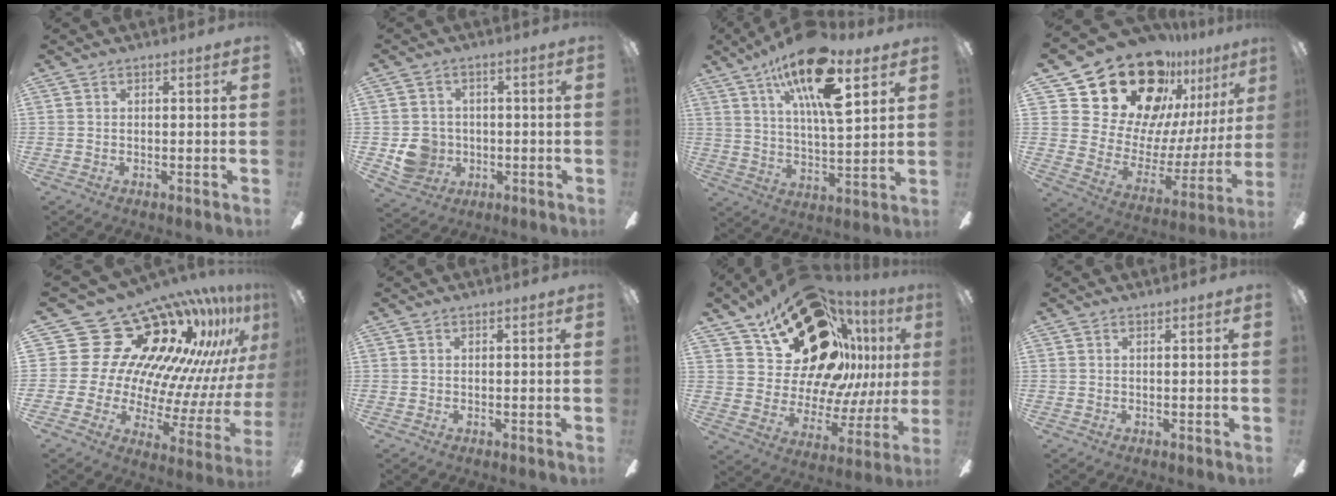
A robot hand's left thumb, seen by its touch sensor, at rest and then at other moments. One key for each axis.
{"total": 7.5, "fx": -1.2, "fy": 7.2, "fz": 2.0, "tx": -0.051, "ty": 0.010, "tz": -0.014}
{"total": 20.7, "fx": 11.8, "fy": 7.1, "fz": 15.4, "tx": -0.261, "ty": -0.042, "tz": 0.192}
{"total": 25.9, "fx": 19.7, "fy": 13.1, "fz": 10.7, "tx": -0.181, "ty": -0.146, "tz": 0.371}
{"total": 25.0, "fx": 16.4, "fy": 14.7, "fz": 11.8, "tx": -0.159, "ty": -0.178, "tz": 0.332}
{"total": 0.0}
{"total": 27.0, "fx": 14.9, "fy": 15.8, "fz": 16.1, "tx": -0.251, "ty": -0.094, "tz": 0.291}
{"total": 0.0}